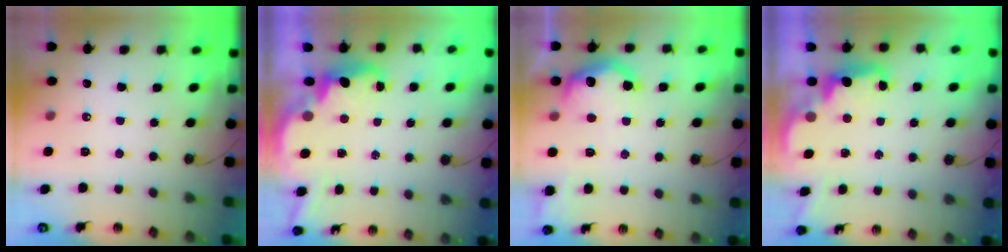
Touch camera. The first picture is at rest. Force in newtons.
{"total": 4.2, "press": 4.1, "slide": 0.5}
{"total": 11.5, "press": 11.4, "slide": 0.7}
{"total": 2.4, "press": 2.4, "slide": 0.5}